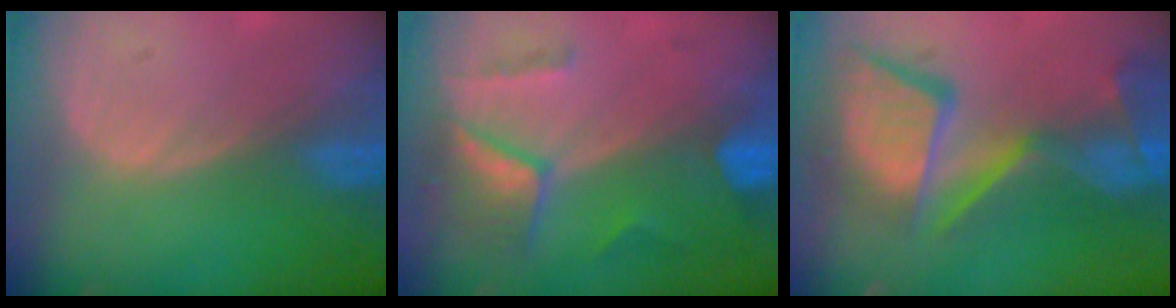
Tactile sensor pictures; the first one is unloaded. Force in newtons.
{"total": 7.3, "press": 6.5, "slide": 3.4}
{"total": 13.8, "press": 11.3, "slide": 8.0}